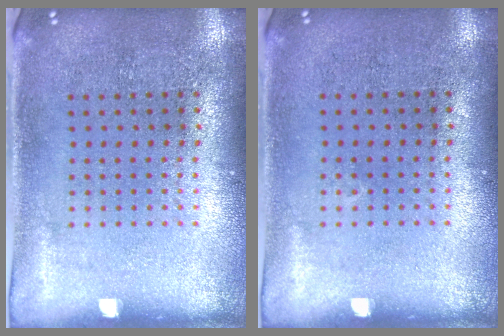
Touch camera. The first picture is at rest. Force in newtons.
{"total": 0.0}